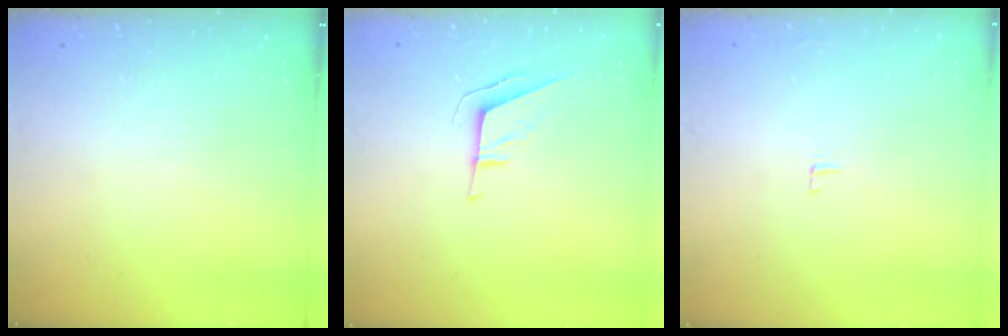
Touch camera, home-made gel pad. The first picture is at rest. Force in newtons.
{"total": 5.9, "press": 5.7, "slide": 1.3}
{"total": 3.6, "press": 3.5, "slide": 0.3}